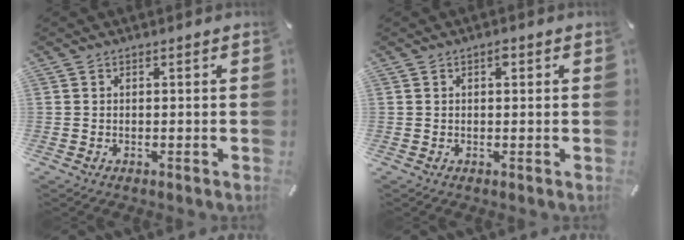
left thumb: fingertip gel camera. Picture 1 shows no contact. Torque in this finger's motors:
{"motor_torque": [0.21, 0.31, 0.14, -0.21, 0.04]}